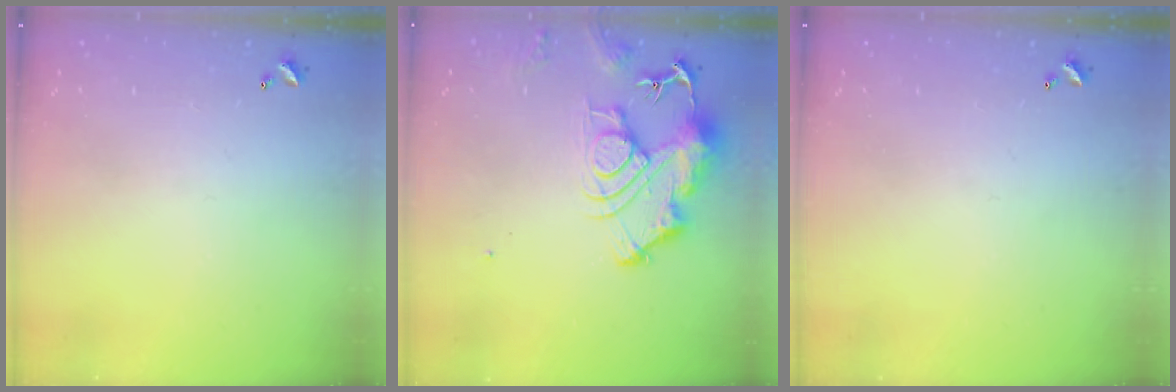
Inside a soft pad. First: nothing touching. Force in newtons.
{"total": 12.2, "press": 12.1, "slide": 1.4}
{"total": 0.0}